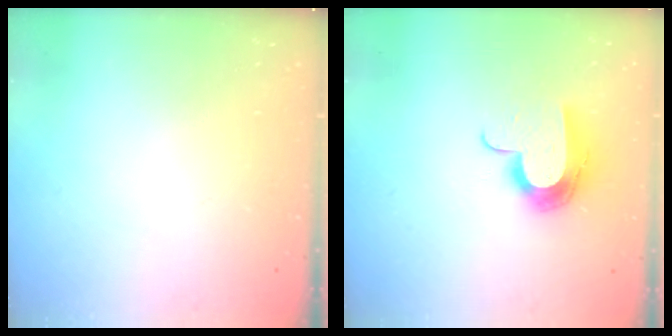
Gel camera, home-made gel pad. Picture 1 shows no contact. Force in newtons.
{"total": 12.1, "press": 12.1, "slide": 0.6}